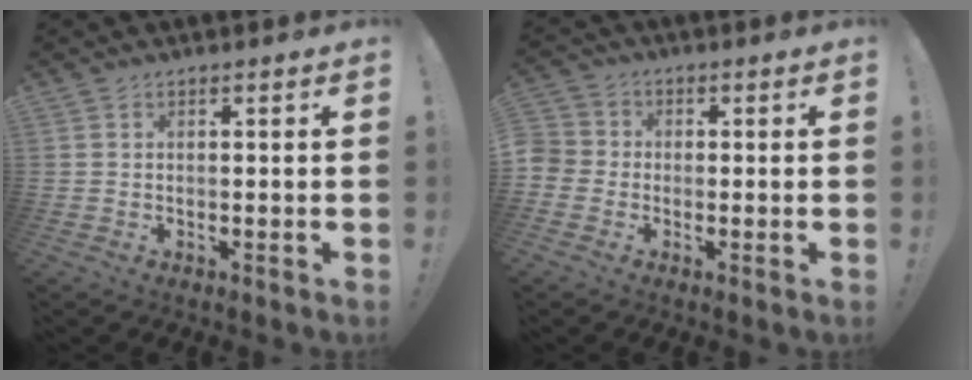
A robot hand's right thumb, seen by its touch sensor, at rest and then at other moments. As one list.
[{"total": 3.9, "force": [-1.5, 3.5, 1.2], "torque": [-0.024, 0.014, -0.028]}]